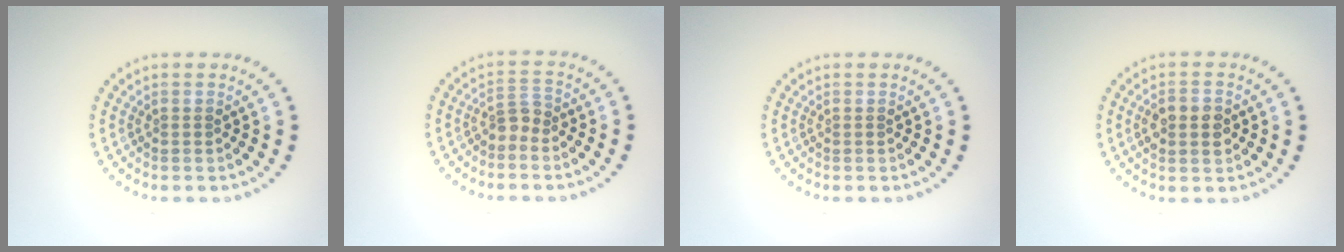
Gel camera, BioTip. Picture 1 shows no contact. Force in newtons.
{"total": 1.7, "press": 1.2, "slide": 1.1}
{"total": 0.0}
{"total": 2.9, "press": 2.9, "slide": 0.1}